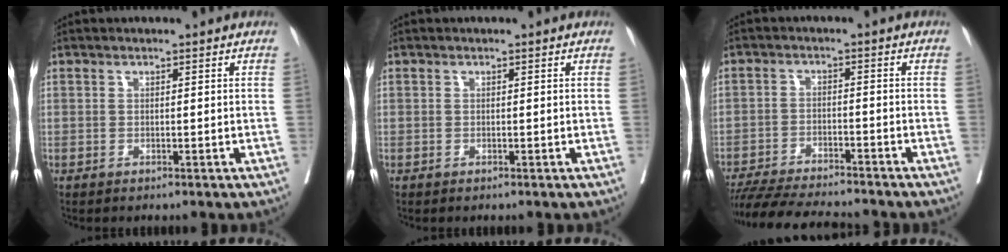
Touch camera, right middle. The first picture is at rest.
{"total": 0.0}
{"total": 13.5, "force": [-12.4, 1.3, 5.3], "torque": [-0.083, -0.016, -0.189]}